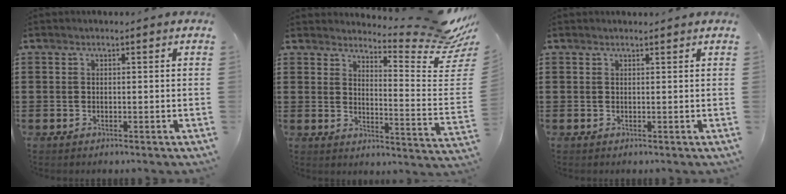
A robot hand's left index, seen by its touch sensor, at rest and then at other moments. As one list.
[{"total": 8.0, "force": [7.0, 0.7, 3.8], "torque": [-0.054, -0.070, 0.116]}, {"total": 0.6, "force": [0.6, 0.0, 0.1], "torque": [-0.003, 0.000, 0.012]}]